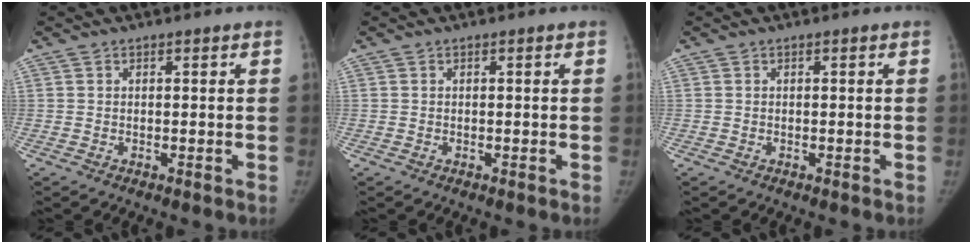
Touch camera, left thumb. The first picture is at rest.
{"total": 0.0}
{"total": 0.0}